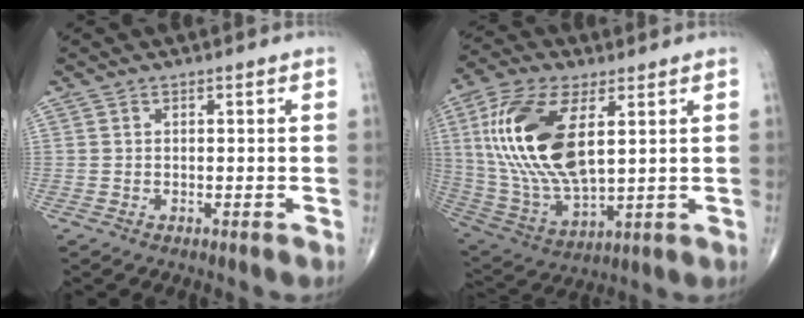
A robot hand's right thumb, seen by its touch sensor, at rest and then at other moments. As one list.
[{"total": 21.1, "force": [5.1, 9.9, 17.9], "torque": [-0.373, -0.021, 0.099]}]